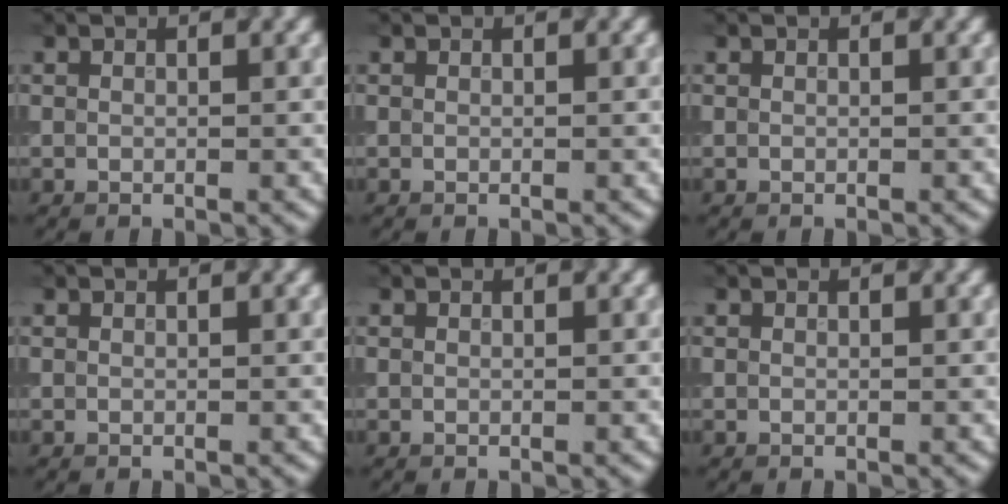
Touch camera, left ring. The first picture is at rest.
{"total": 0.0}
{"total": 0.0}
{"total": 0.0}
{"total": 0.0}
{"total": 0.0}